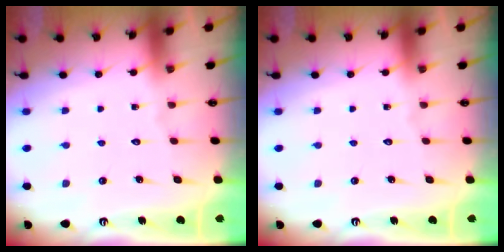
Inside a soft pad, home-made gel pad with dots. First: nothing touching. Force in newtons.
{"total": 0.0}